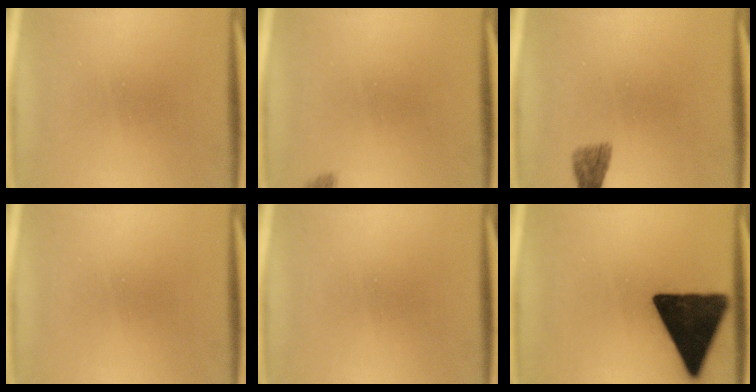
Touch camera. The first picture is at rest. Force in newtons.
{"total": 1.3}
{"total": 1.8}
{"total": 0.0}
{"total": 0.0}
{"total": 16.9}